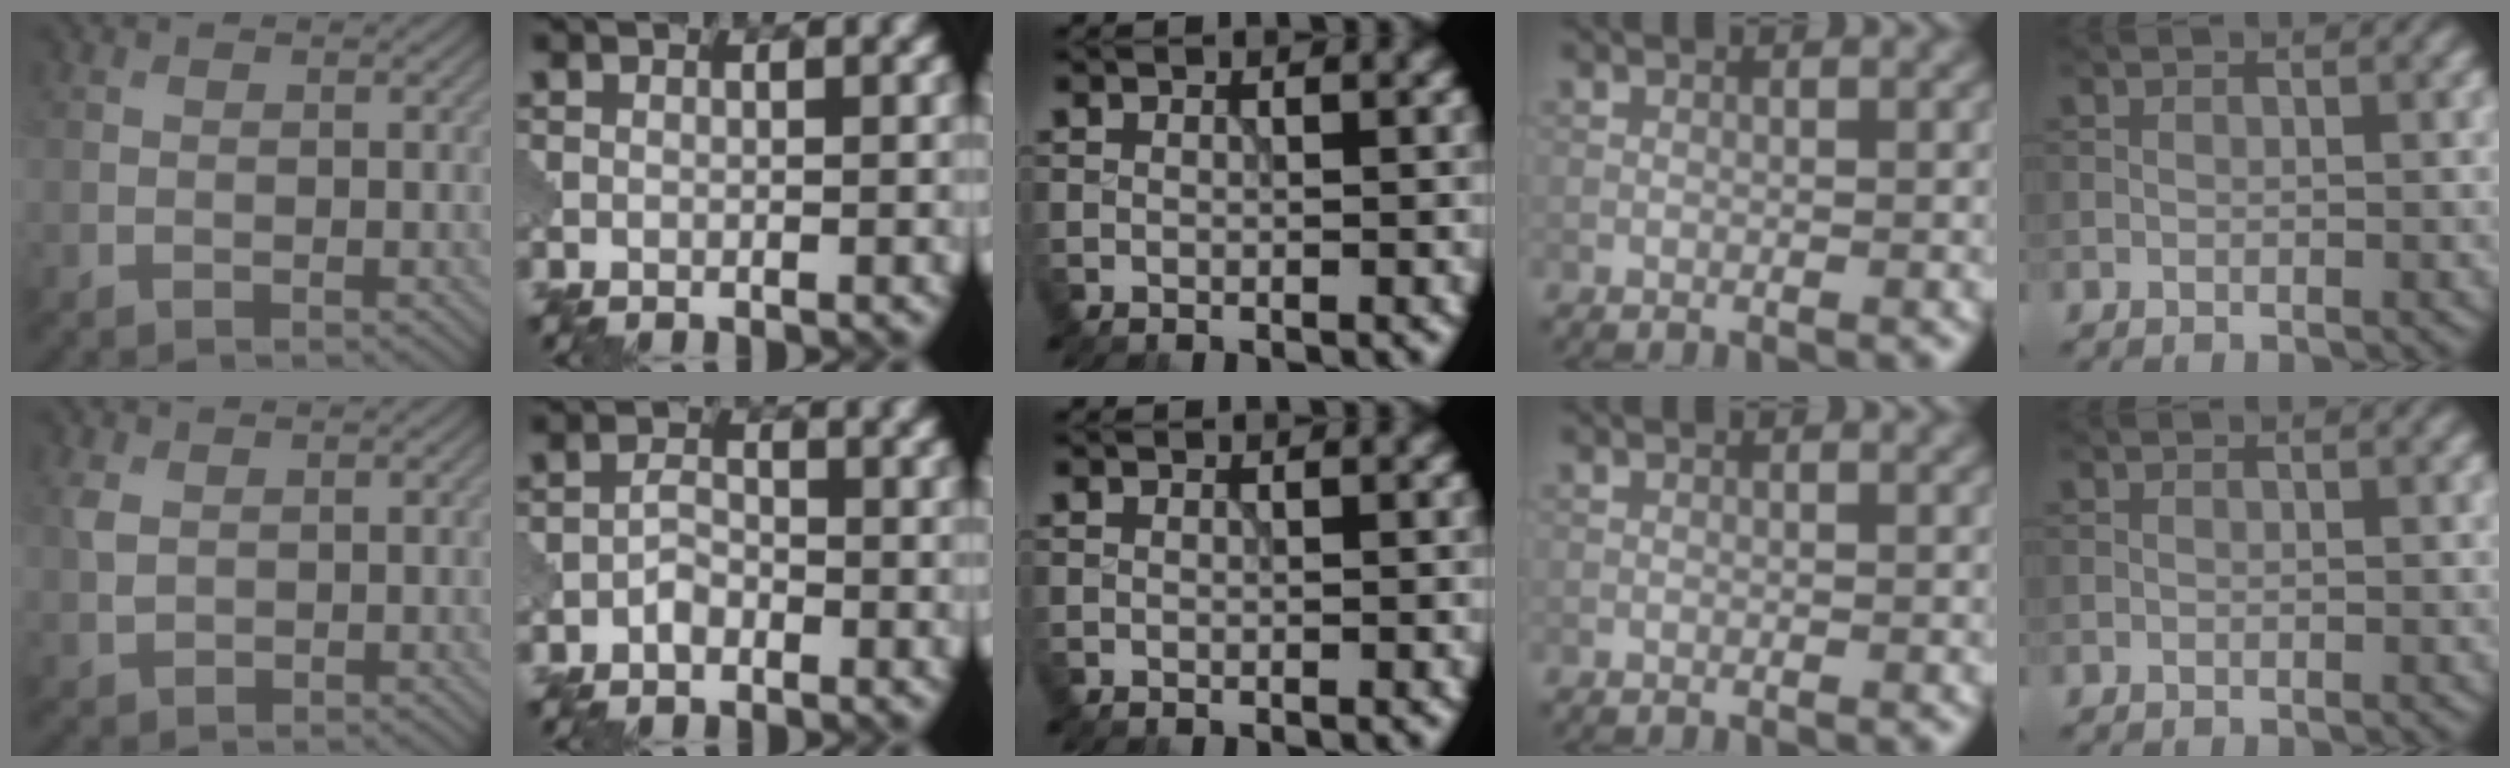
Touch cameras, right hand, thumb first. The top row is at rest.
{"thumb": {"total": 2.4, "force": [0.8, 1.7, 1.6], "torque": [-0.047, 0.000, 0.019]}, "index": {"total": 2.0, "force": [-1.1, 1.3, 1.0], "torque": [-0.018, 0.005, -0.023]}}